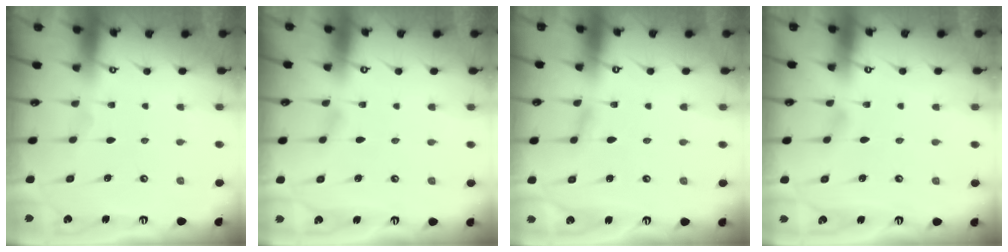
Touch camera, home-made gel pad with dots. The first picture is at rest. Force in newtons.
{"total": 1.7, "press": 1.7, "slide": 0.2}
{"total": 1.6, "press": 1.6, "slide": 0.1}
{"total": 2.4, "press": 2.4, "slide": 0.3}